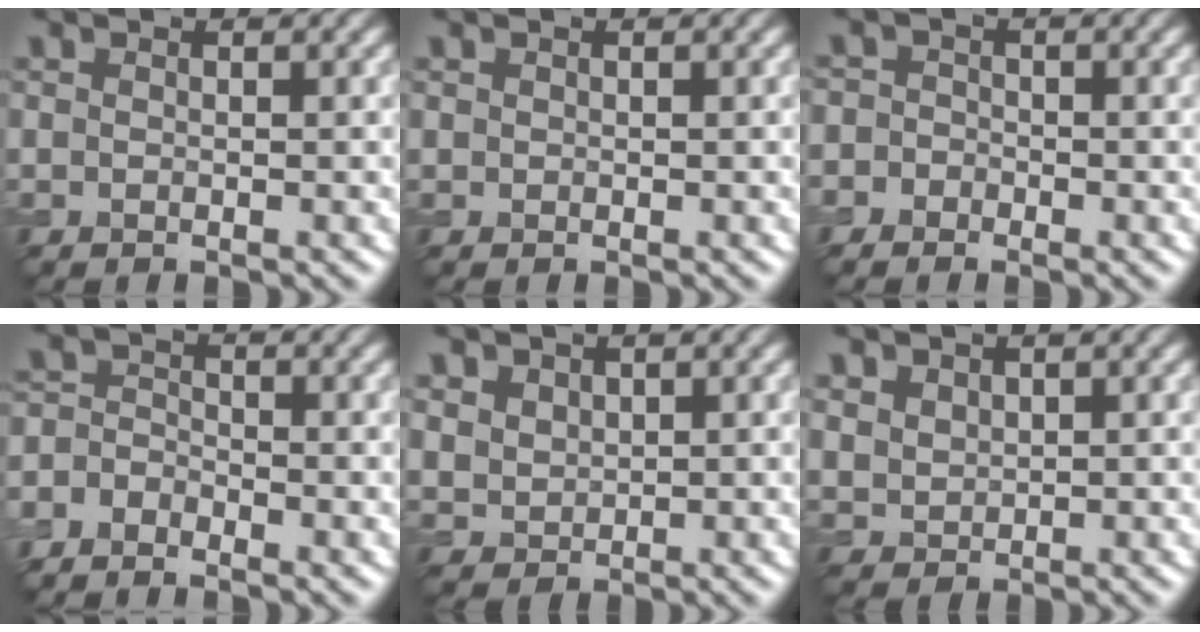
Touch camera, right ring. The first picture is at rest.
{"total": 0.0}
{"total": 2.1, "force": [-0.8, 1.9, 0.4], "torque": [0.016, 0.016, -0.036]}
{"total": 2.4, "force": [-2.0, 1.2, 0.7], "torque": [-0.010, 0.001, -0.047]}
{"total": 3.1, "force": [1.7, 2.3, 1.2], "torque": [-0.048, 0.001, 0.047]}
{"total": 2.4, "force": [1.3, 1.8, 0.9], "torque": [-0.031, -0.003, 0.037]}